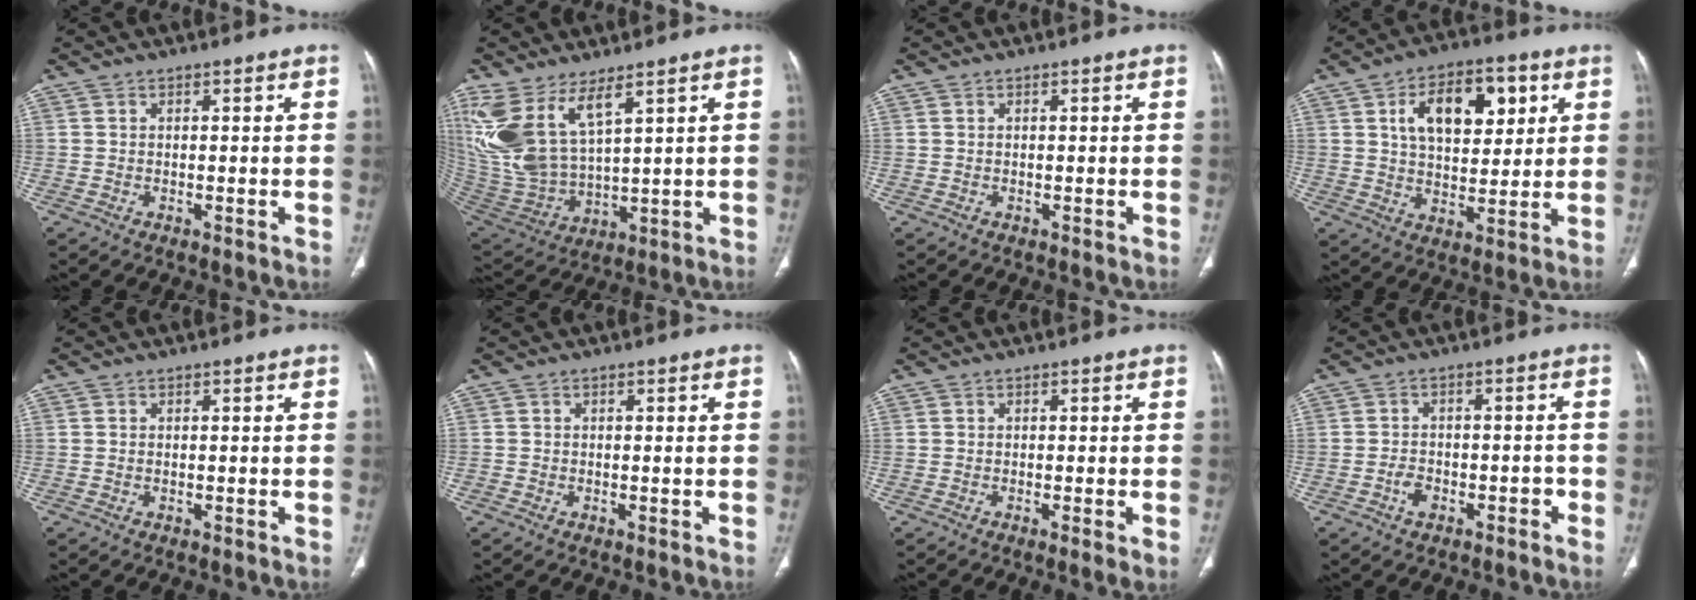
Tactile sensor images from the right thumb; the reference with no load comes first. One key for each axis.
{"total": 15.3, "fx": 8.4, "fy": 6.3, "fz": 11.2, "tx": -0.242, "ty": -0.038, "tz": 0.193}
{"total": 0.0}
{"total": 14.7, "fx": 5.1, "fy": 8.2, "fz": 11.1, "tx": -0.136, "ty": -0.007, "tz": 0.085}
{"total": 0.0}
{"total": 0.0}
{"total": 1.8, "fx": -0.5, "fy": 0.1, "fz": 1.8, "tx": -0.042, "ty": -0.008, "tz": -0.011}
{"total": 3.9, "fx": -2.2, "fy": 2.3, "fz": 2.2, "tx": -0.022, "ty": 0.022, "tz": -0.034}